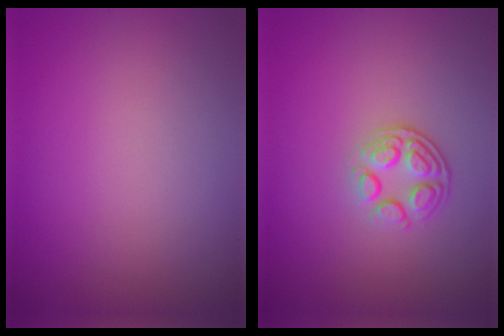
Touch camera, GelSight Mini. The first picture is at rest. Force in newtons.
{"total": 3.0, "press": 2.3, "slide": 1.9}